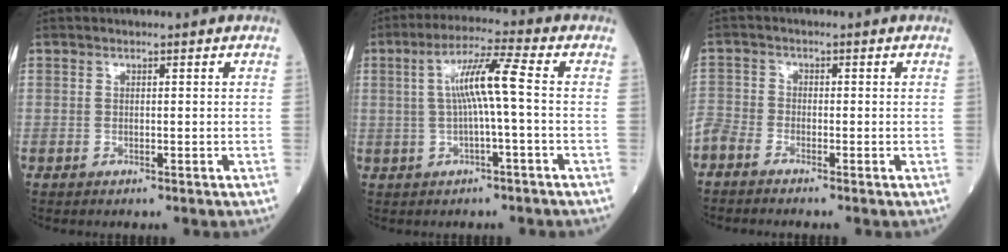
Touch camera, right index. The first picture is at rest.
{"total": 7.5, "force": [0.2, -0.3, 7.5], "torque": [-0.140, 0.016, 0.002]}
{"total": 4.1, "force": [-3.6, 1.5, 1.1], "torque": [-0.025, -0.005, -0.082]}